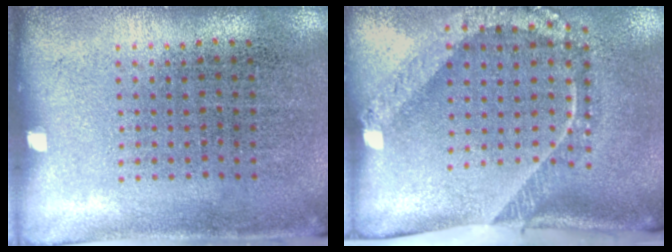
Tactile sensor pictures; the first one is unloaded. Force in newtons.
{"total": 2.4, "press": 1.6, "slide": 1.8}